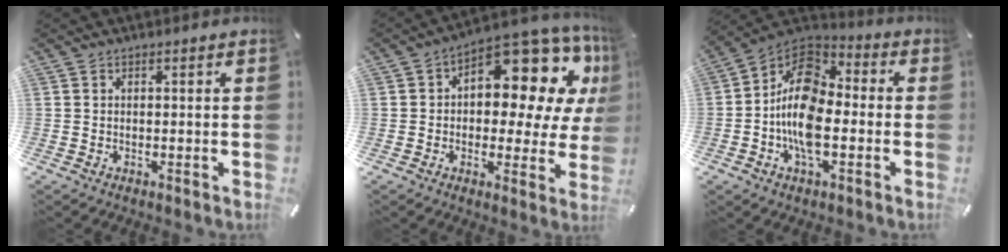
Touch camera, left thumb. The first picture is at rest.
{"total": 13.9, "force": [6.7, 7.4, 9.7], "torque": [-0.115, -0.074, 0.105]}
{"total": 14.2, "force": [-3.9, 8.4, 10.7], "torque": [-0.218, 0.010, -0.078]}